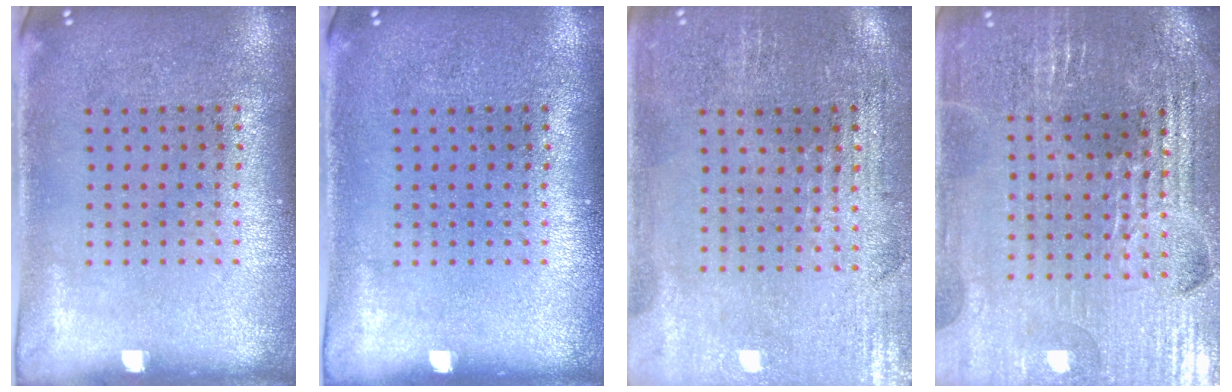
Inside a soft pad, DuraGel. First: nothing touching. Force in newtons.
{"total": 0.0}
{"total": 0.6, "press": 0.5, "slide": 0.3}
{"total": 3.4, "press": 3.4, "slide": 0.5}